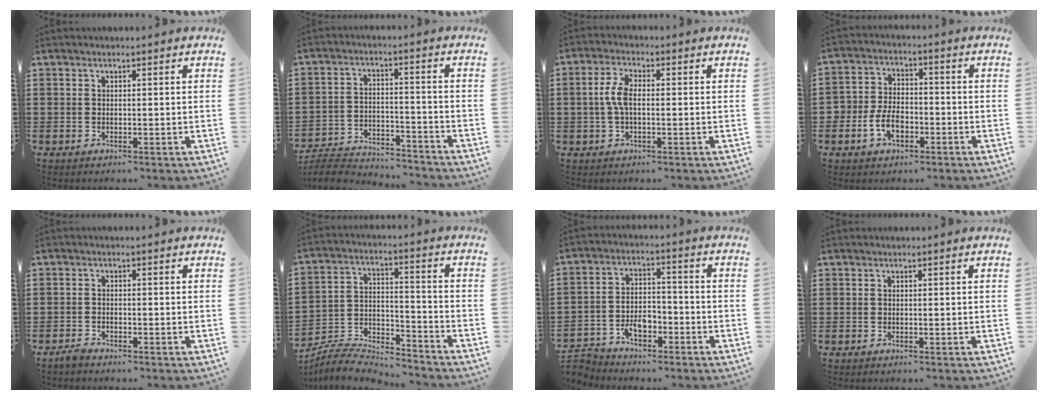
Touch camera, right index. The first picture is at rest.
{"total": 6.0, "force": [-5.8, 0.8, 1.3], "torque": [-0.038, 0.003, -0.118]}
{"total": 4.7, "force": [-0.1, 2.1, 4.2], "torque": [-0.095, 0.002, -0.007]}
{"total": 5.5, "force": [-2.4, 3.5, 3.4], "torque": [-0.082, 0.004, -0.048]}
{"total": 1.4, "force": [-1.3, 0.3, 0.2], "torque": [-0.006, 0.001, -0.027]}
{"total": 6.1, "force": [-5.9, 1.0, 1.1], "torque": [-0.035, -0.001, -0.124]}
{"total": 5.0, "force": [-3.7, 2.5, 2.1], "torque": [-0.052, 0.012, -0.076]}
{"total": 0.0}